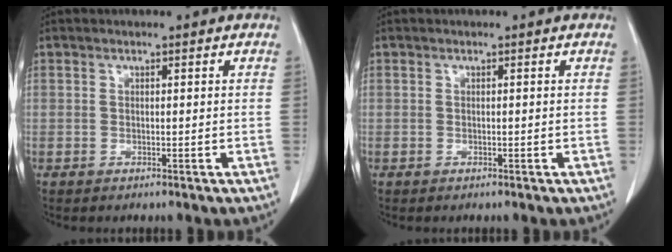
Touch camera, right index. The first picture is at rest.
{"total": 0.0}